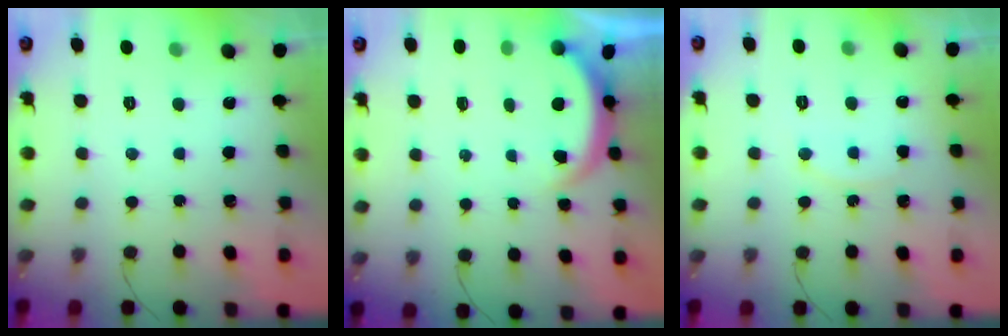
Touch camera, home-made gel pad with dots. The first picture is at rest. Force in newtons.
{"total": 4.6, "press": 4.6, "slide": 0.4}
{"total": 4.6, "press": 4.6, "slide": 0.0}